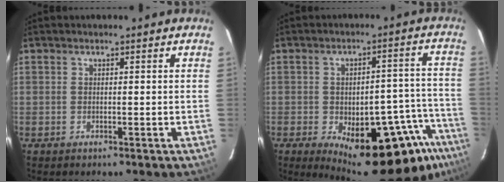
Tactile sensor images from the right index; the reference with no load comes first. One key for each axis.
{"total": 23.4, "fx": -14.8, "fy": 8.9, "fz": 15.8, "tx": -0.174, "ty": 0.003, "tz": -0.178}